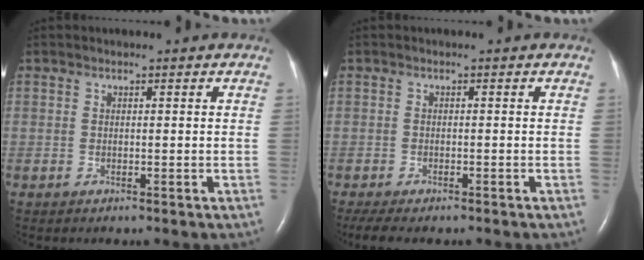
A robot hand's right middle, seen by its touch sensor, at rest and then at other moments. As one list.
[{"total": 6.5, "force": [-5.3, 1.8, 3.4], "torque": [-0.056, -0.010, -0.077]}]